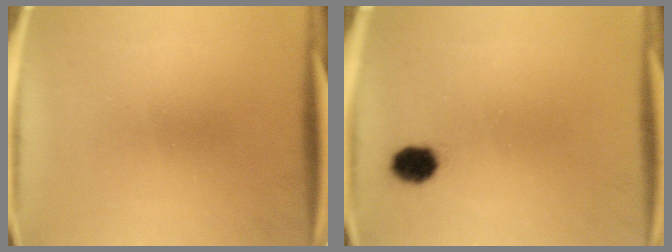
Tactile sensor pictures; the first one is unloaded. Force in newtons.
{"total": 5.0}